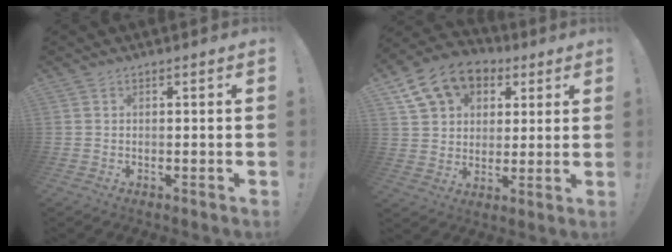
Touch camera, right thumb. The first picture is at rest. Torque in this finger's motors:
{"motor_torque": [0.65, 0.67, 0.33, -0.07, 0.36]}